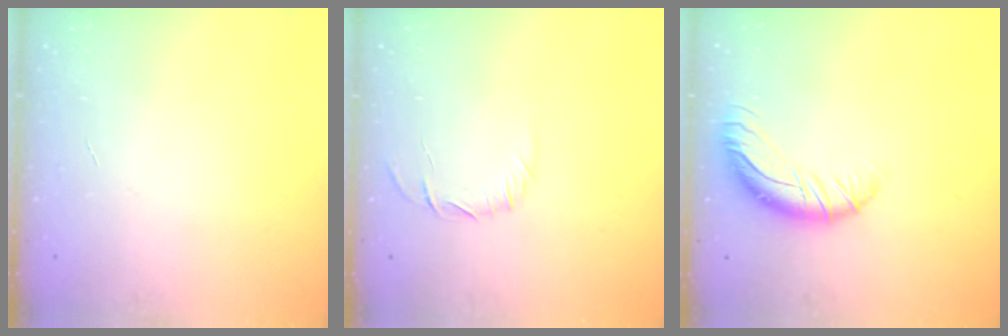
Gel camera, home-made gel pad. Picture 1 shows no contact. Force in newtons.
{"total": 6.0, "press": 5.7, "slide": 1.8}
{"total": 12.2, "press": 12.1, "slide": 1.2}